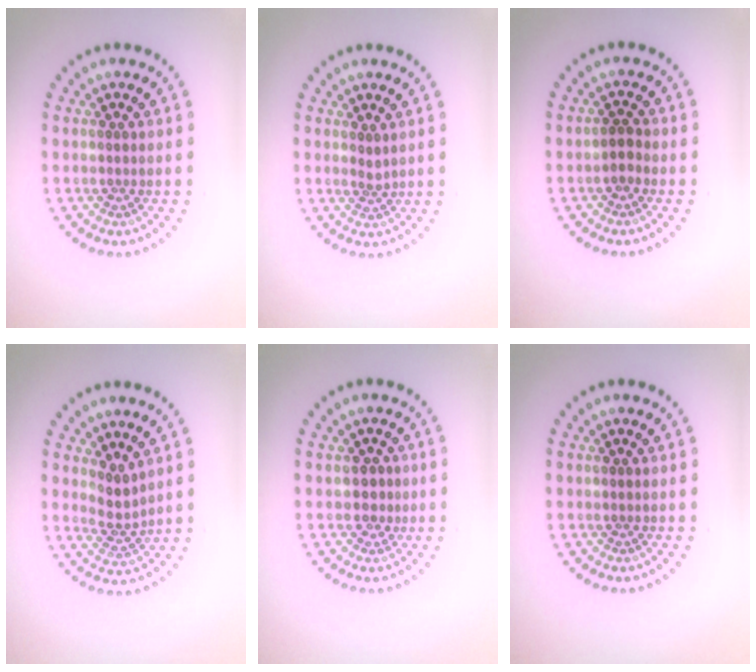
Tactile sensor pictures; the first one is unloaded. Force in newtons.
{"total": 1.0, "press": 0.5, "slide": 0.8}
{"total": 1.2, "press": 1.2, "slide": 0.4}
{"total": 2.1, "press": 1.5, "slide": 1.4}
{"total": 1.6, "press": 1.3, "slide": 1.0}
{"total": 0.0}